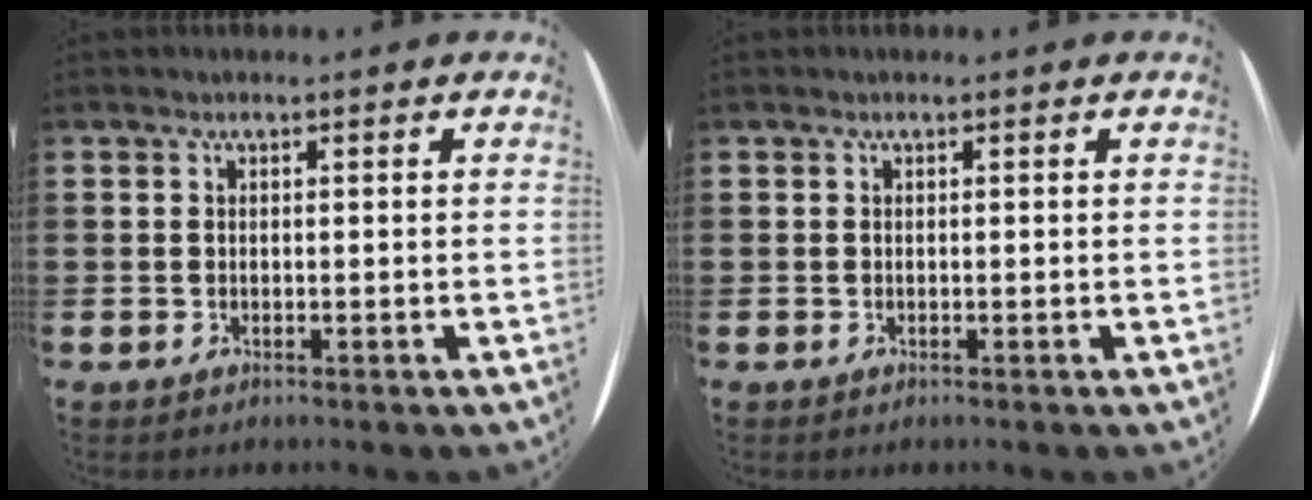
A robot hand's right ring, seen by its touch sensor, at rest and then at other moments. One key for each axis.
{"total": 0.0}